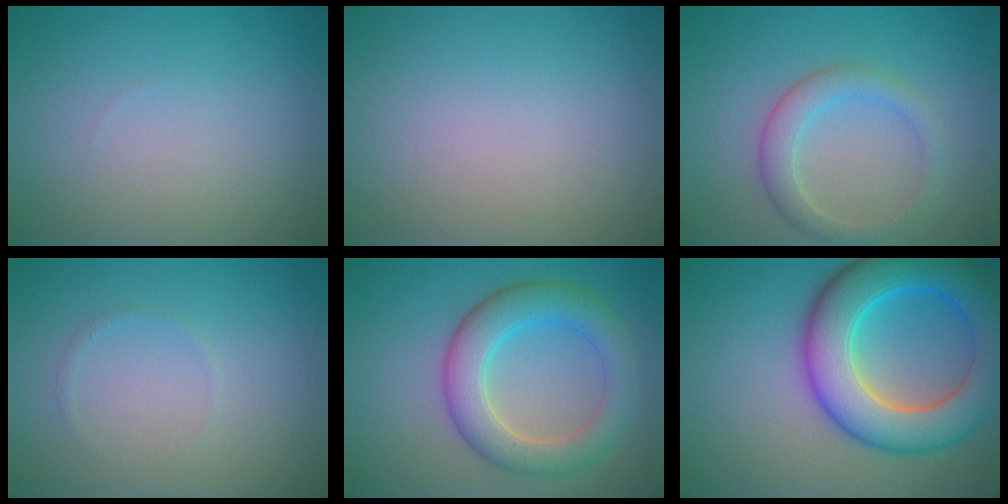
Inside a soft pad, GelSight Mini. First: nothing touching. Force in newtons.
{"total": 0.0}
{"total": 3.0, "press": 3.0, "slide": 0.0}
{"total": 0.5, "press": 0.5, "slide": 0.0}
{"total": 5.7, "press": 5.7, "slide": 0.2}
{"total": 10.2, "press": 10.2, "slide": 0.2}